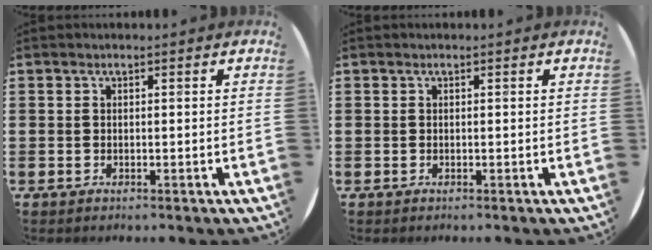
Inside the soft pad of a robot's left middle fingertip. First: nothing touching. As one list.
[{"total": 0.0}]